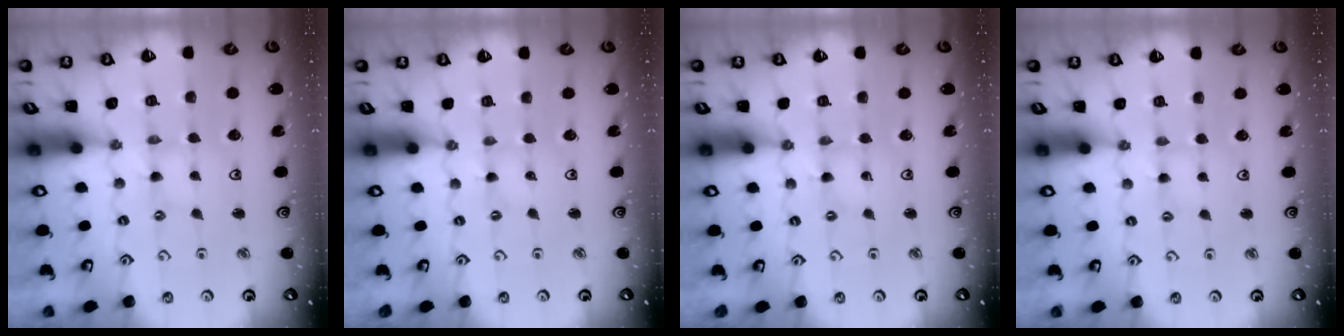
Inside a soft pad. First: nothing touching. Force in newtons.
{"total": 0.0}
{"total": 0.9, "press": 0.9, "slide": 0.2}
{"total": 2.9, "press": 2.9, "slide": 0.3}